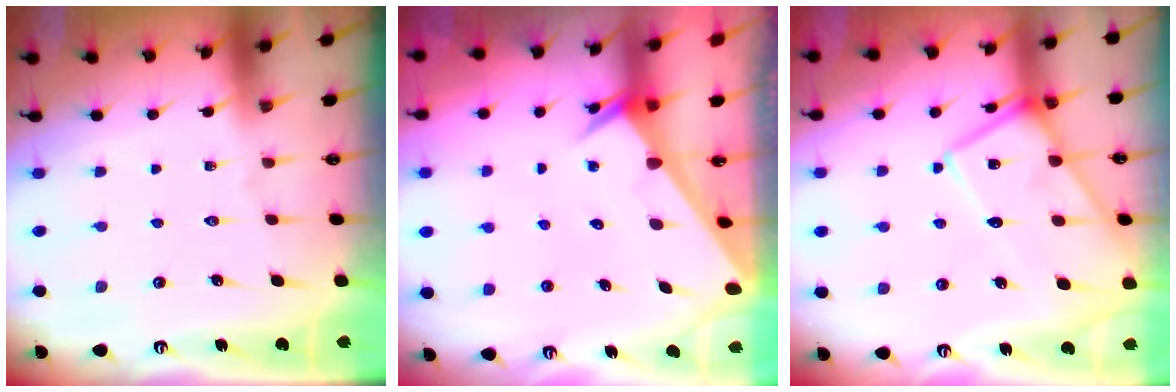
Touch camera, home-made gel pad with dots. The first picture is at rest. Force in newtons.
{"total": 2.5, "press": 2.5, "slide": 0.0}
{"total": 13.1, "press": 13.1, "slide": 1.3}